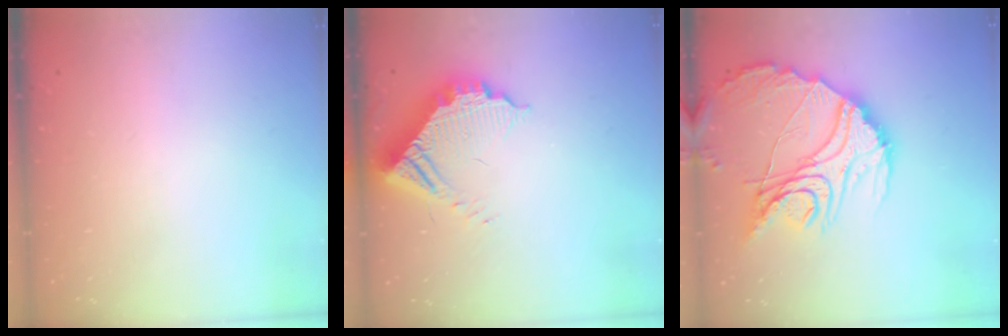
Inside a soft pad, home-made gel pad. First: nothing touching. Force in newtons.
{"total": 12.1, "press": 12.1, "slide": 1.2}
{"total": 22.4, "press": 22.3, "slide": 1.9}